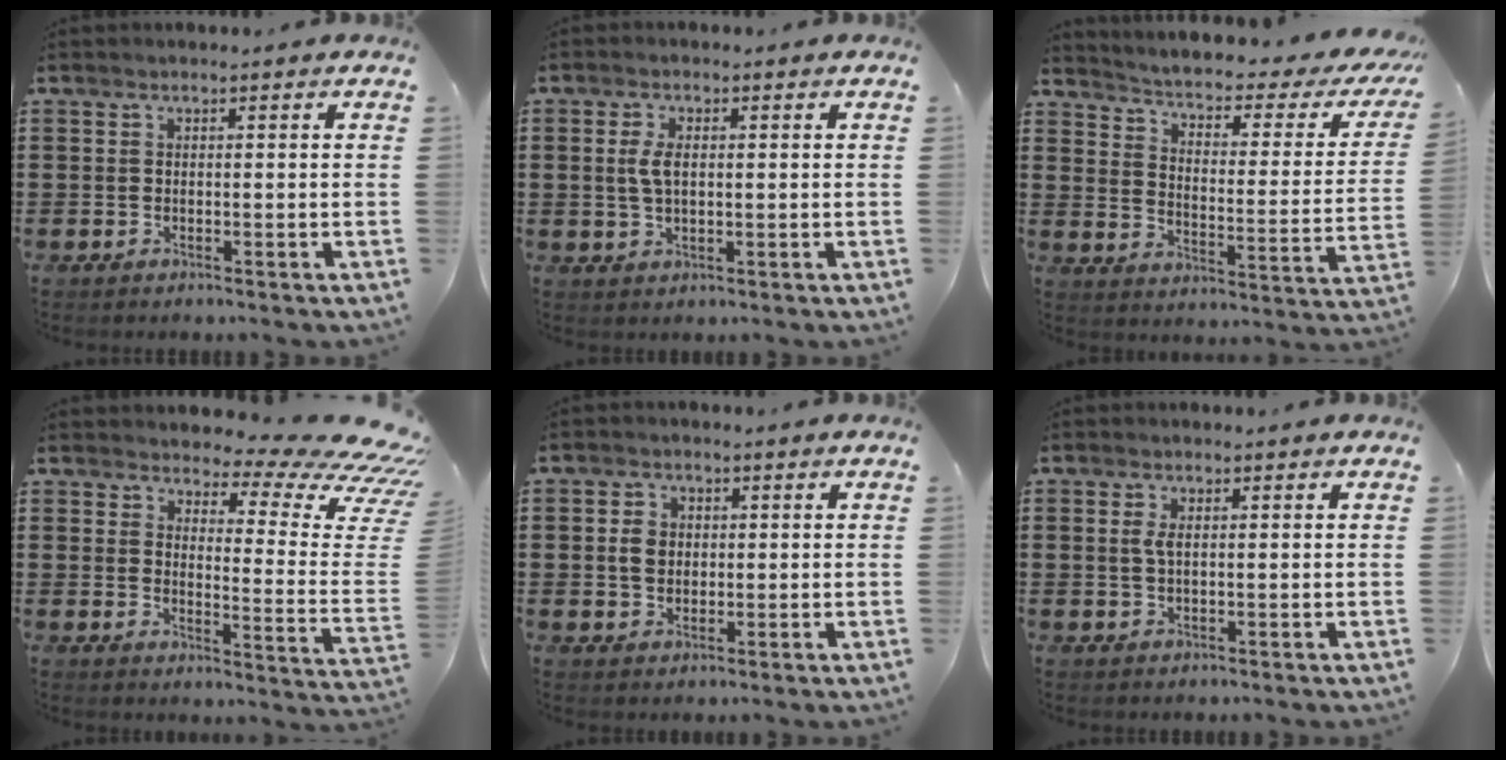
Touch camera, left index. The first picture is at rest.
{"total": 3.6, "force": [0.5, 1.7, 3.2], "torque": [-0.073, 0.004, 0.005]}
{"total": 2.5, "force": [1.2, 0.5, 2.1], "torque": [-0.051, -0.025, 0.008]}
{"total": 8.4, "force": [6.5, 1.8, 5.0], "torque": [-0.081, -0.058, 0.108]}
{"total": 3.3, "force": [0.2, 2.8, 1.6], "torque": [-0.040, 0.009, 0.001]}
{"total": 2.0, "force": [0.5, 0.7, 1.8], "torque": [-0.045, 0.001, 0.005]}